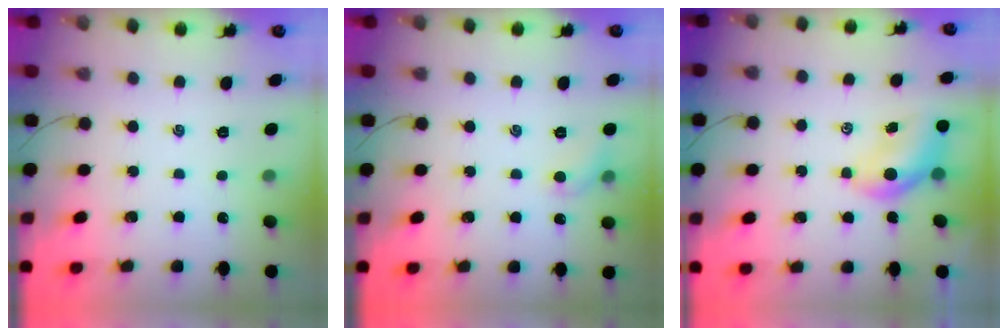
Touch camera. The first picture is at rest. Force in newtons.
{"total": 5.8, "press": 5.7, "slide": 1.3}
{"total": 6.7, "press": 6.6, "slide": 0.9}